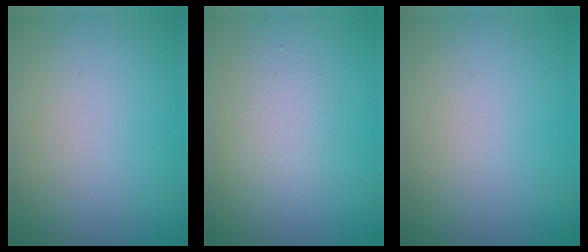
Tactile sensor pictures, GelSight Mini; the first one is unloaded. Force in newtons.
{"total": 1.9, "press": 1.9, "slide": 0.0}
{"total": 0.0}